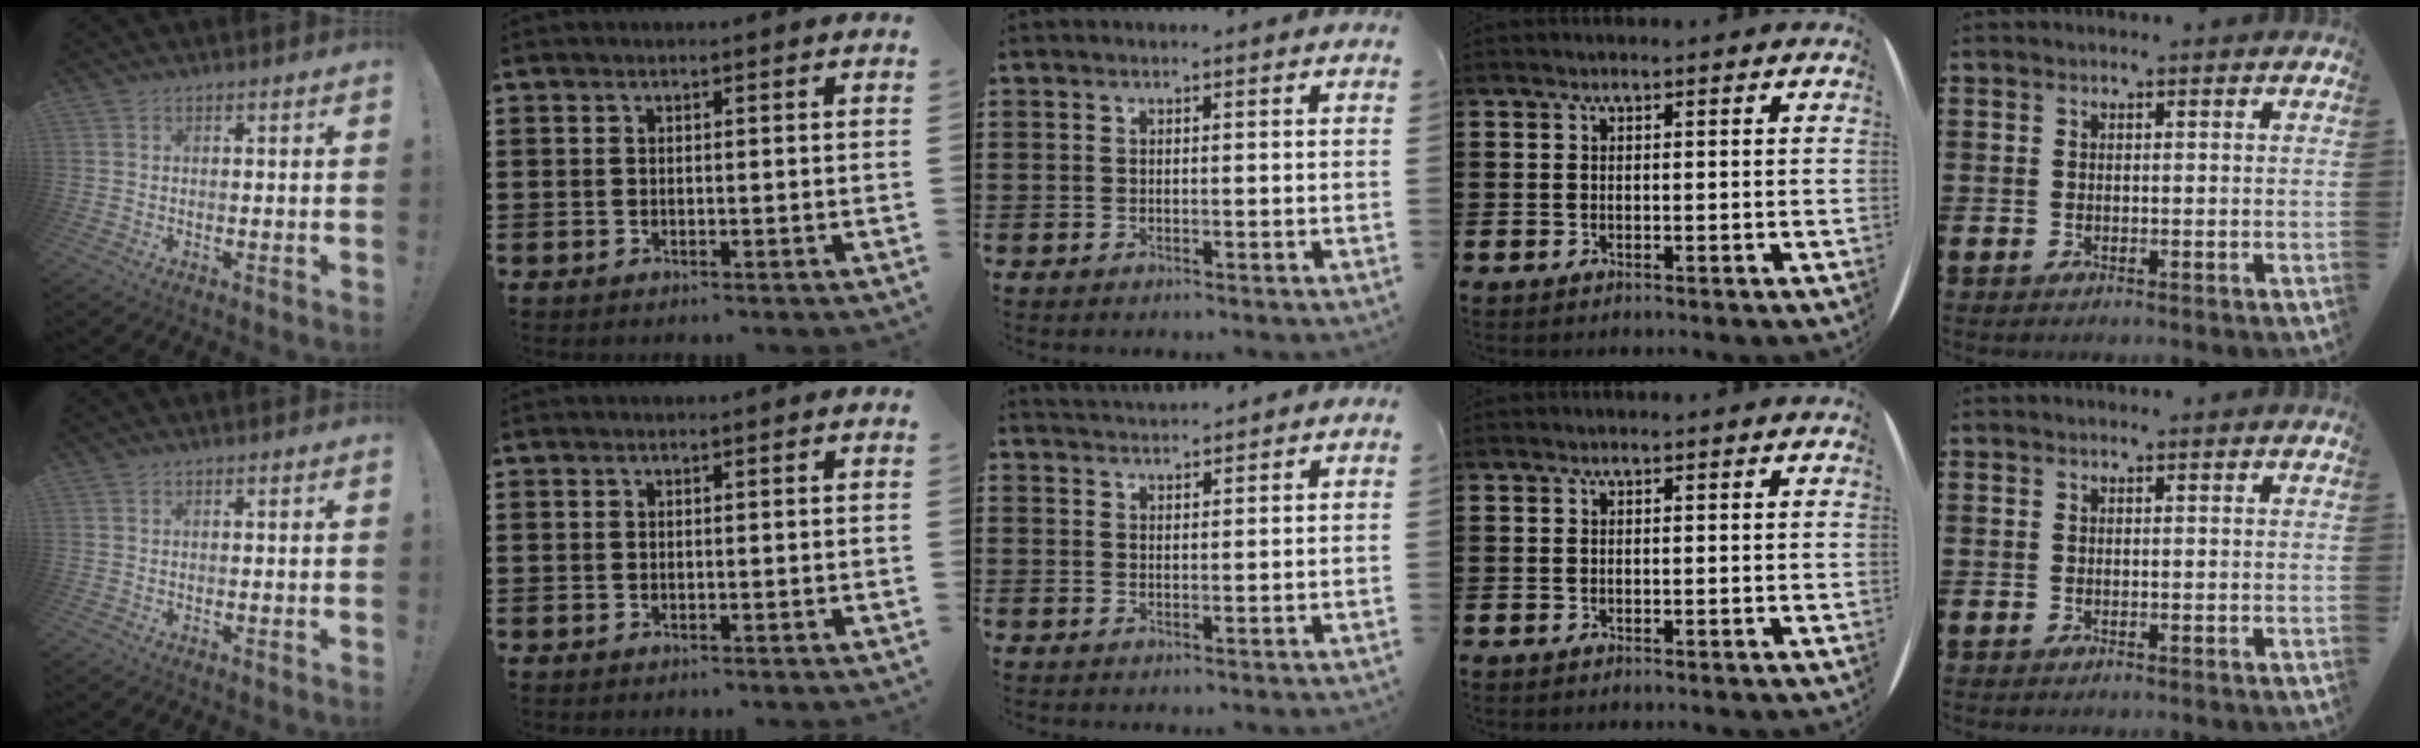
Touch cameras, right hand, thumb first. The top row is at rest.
{"middle": {"total": 2.0, "force": [2.0, -0.1, -0.3], "torque": [-0.002, 0.000, 0.040]}}